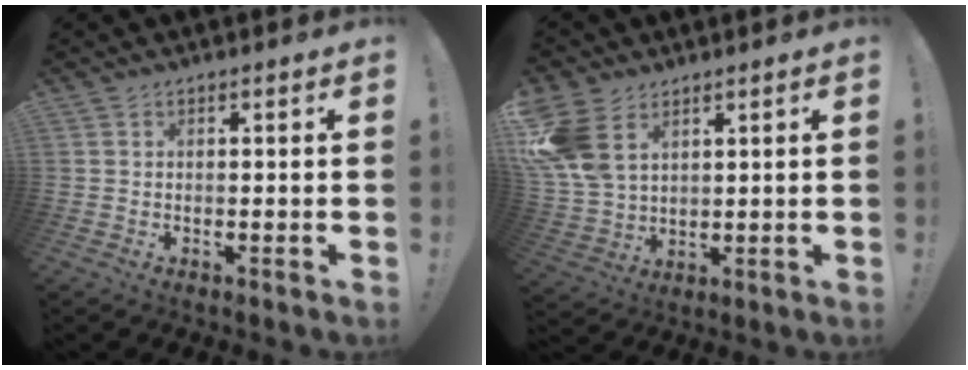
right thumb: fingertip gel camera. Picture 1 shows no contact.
{"total": 12.5, "force": [5.7, 8.5, 7.2], "torque": [-0.146, -0.020, 0.117]}